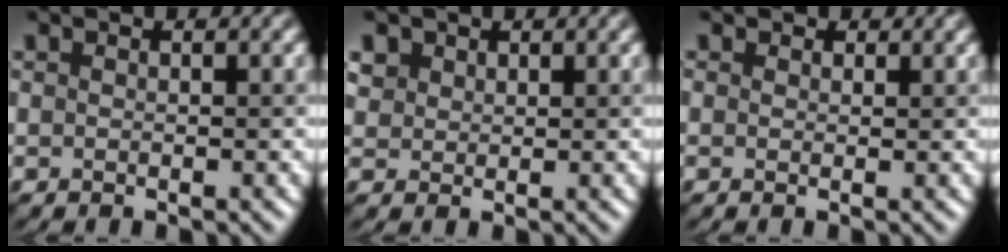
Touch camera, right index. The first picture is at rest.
{"total": 2.3, "force": [1.4, 1.7, 0.5], "torque": [-0.022, 0.004, 0.031]}
{"total": 0.9, "force": [0.6, 0.6, 0.2], "torque": [-0.002, -0.001, 0.002]}